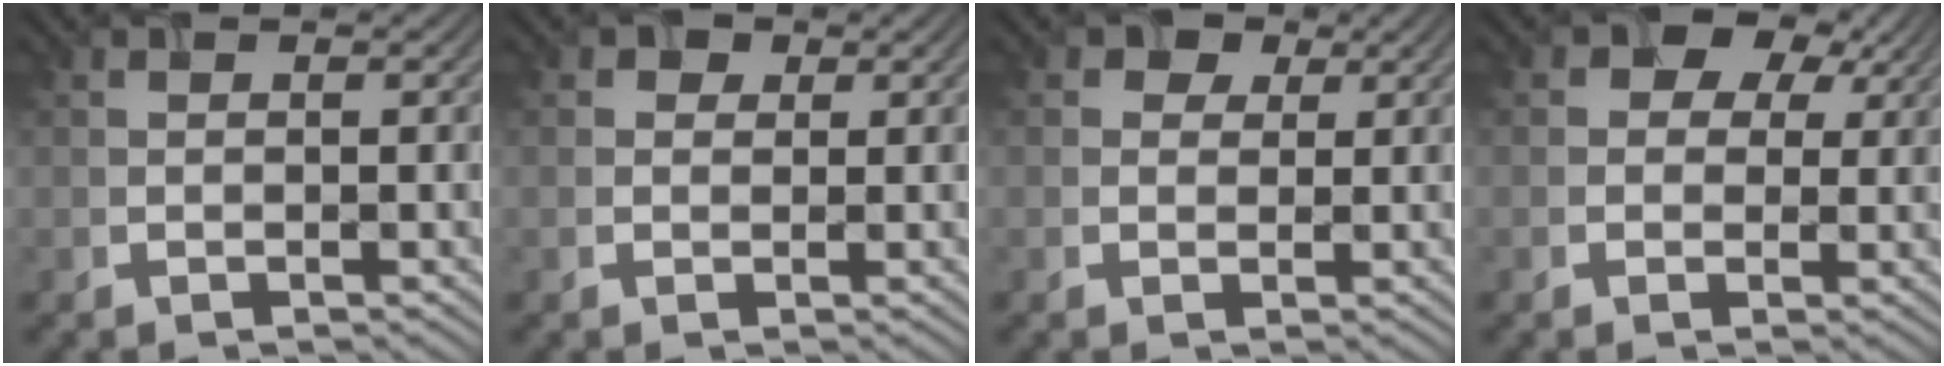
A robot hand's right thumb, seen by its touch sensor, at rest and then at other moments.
{"total": 1.4, "force": [0.5, 1.3, -0.2], "torque": [0.002, -0.002, 0.013]}
{"total": 2.4, "force": [1.0, 2.2, 0.3], "torque": [-0.009, -0.003, 0.019]}
{"total": 6.5, "force": [3.0, 5.0, 2.8], "torque": [-0.060, 0.002, 0.040]}